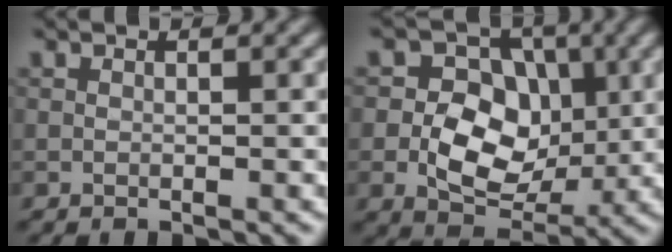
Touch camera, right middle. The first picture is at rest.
{"total": 7.1, "force": [-0.4, 5.5, 4.5], "torque": [-0.067, 0.000, -0.013]}